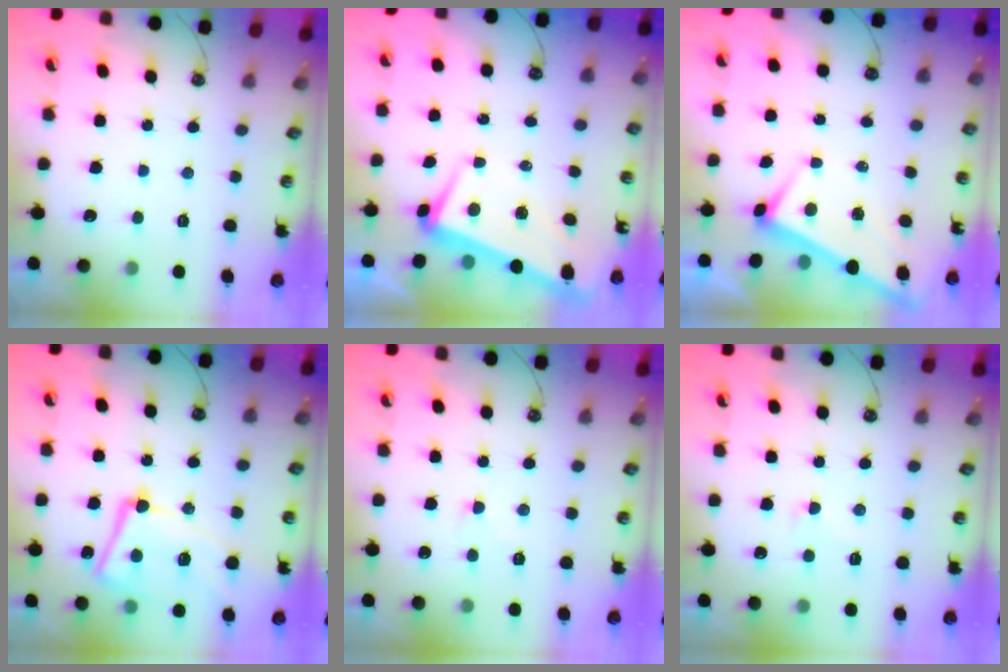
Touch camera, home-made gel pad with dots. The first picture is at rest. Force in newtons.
{"total": 2.1, "press": 0.5, "slide": 2.1}
{"total": 2.9, "press": 2.9, "slide": 0.2}
{"total": 10.6, "press": 10.4, "slide": 2.1}
{"total": 2.2, "press": 2.2, "slide": 0.4}
{"total": 2.7, "press": 2.5, "slide": 0.9}